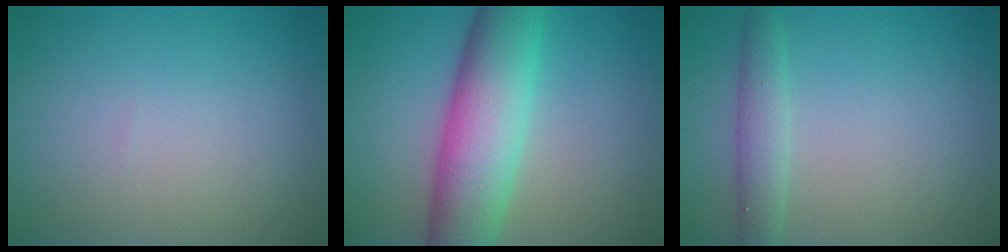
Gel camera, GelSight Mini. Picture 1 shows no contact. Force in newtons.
{"total": 9.1, "press": 9.1, "slide": 0.1}
{"total": 2.4, "press": 2.4, "slide": 0.1}